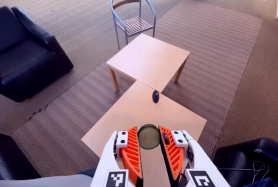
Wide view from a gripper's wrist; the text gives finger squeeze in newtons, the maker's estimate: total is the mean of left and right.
{"total": 7.8, "left": 8.2, "right": 7.4}